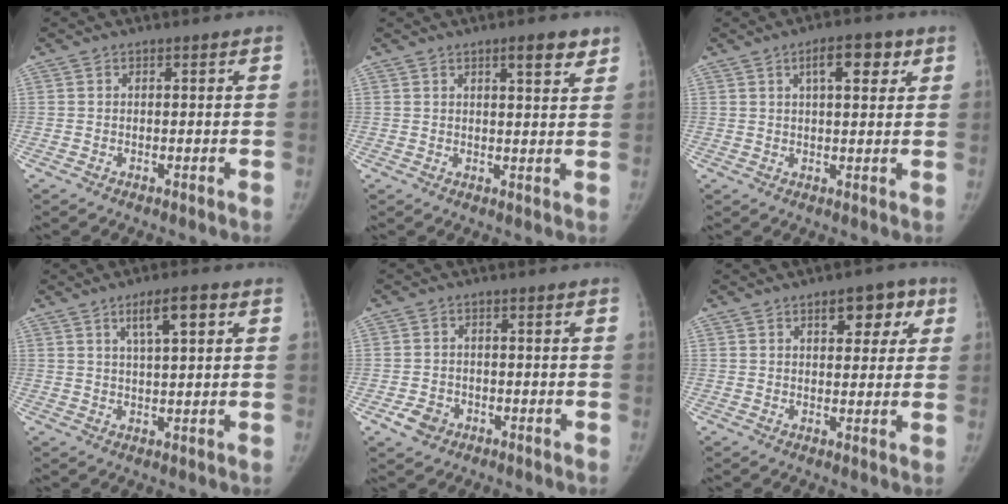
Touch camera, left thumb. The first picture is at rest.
{"total": 4.9, "force": [3.2, 1.2, 3.5], "torque": [-0.039, -0.018, 0.043]}
{"total": 6.7, "force": [3.0, 2.7, 5.4], "torque": [-0.063, -0.004, 0.041]}
{"total": 6.1, "force": [2.7, 1.5, 5.2], "torque": [-0.082, -0.003, 0.046]}
{"total": 3.9, "force": [-2.0, 3.0, 1.4], "torque": [-0.019, 0.014, -0.029]}
{"total": 7.2, "force": [3.3, 3.9, 5.0], "torque": [-0.028, -0.006, 0.037]}